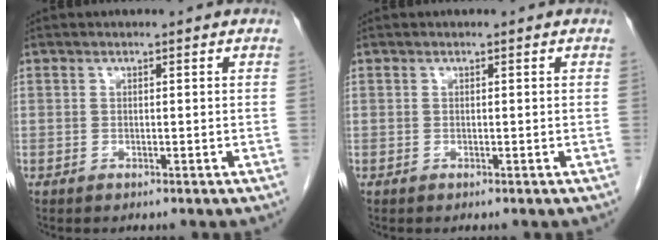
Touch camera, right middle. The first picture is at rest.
{"total": 0.0}